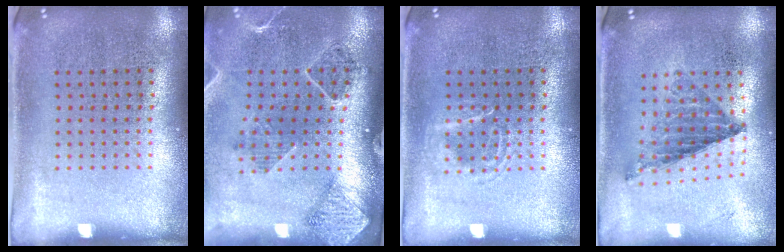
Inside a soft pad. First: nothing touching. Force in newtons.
{"total": 1.6, "press": 1.6, "slide": 0.1}
{"total": 1.4, "press": 1.4, "slide": 0.2}
{"total": 0.8, "press": 0.8, "slide": 0.1}